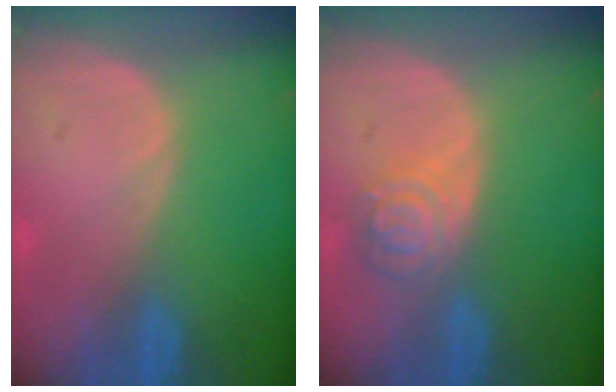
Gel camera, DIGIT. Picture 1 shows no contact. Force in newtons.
{"total": 5.3, "press": 4.7, "slide": 2.3}